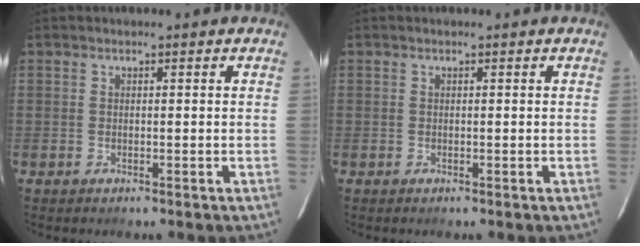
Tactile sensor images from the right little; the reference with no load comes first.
{"total": 0.0}